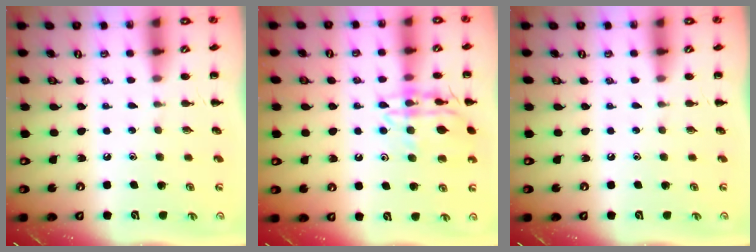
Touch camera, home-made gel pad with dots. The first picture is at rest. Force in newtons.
{"total": 14.2, "press": 14.1, "slide": 1.2}
{"total": 0.0}